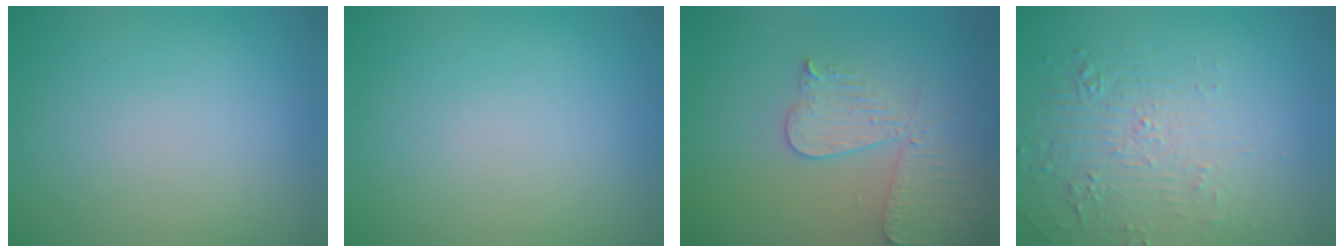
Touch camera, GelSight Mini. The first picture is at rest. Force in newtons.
{"total": 0.0}
{"total": 3.6, "press": 3.6, "slide": 0.5}
{"total": 2.1, "press": 1.5, "slide": 1.5}